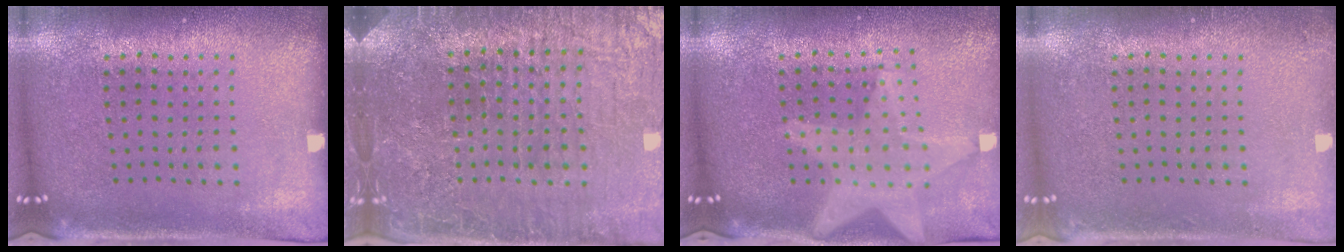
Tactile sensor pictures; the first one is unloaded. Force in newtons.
{"total": 5.4, "press": 4.9, "slide": 2.3}
{"total": 2.2, "press": 1.8, "slide": 1.3}
{"total": 0.9, "press": 0.9, "slide": 0.2}